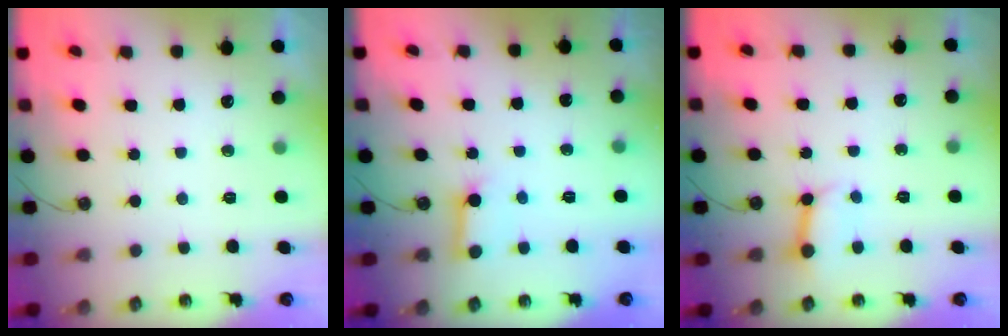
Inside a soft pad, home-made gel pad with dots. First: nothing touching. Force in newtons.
{"total": 6.0, "press": 5.9, "slide": 0.6}
{"total": 5.6, "press": 5.6, "slide": 0.7}